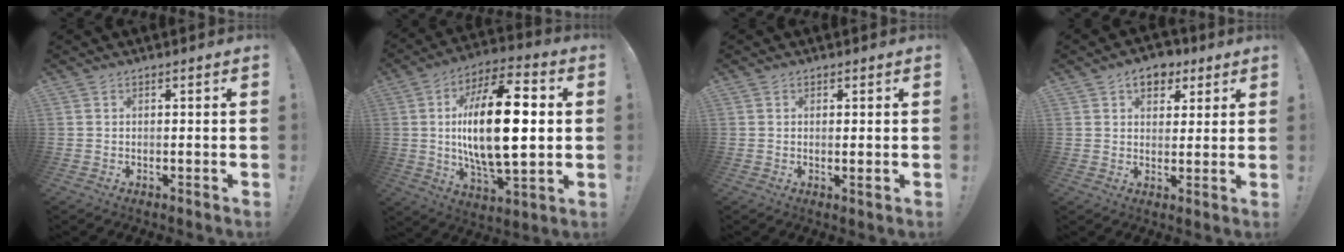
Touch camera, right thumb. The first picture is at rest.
{"total": 23.7, "force": [1.4, 9.7, 21.6], "torque": [-0.384, -0.005, 0.011]}
{"total": 1.5, "force": [0.4, 0.1, 1.5], "torque": [-0.010, -0.007, 0.003]}
{"total": 7.5, "force": [3.9, 5.3, 3.6], "torque": [-0.044, -0.011, 0.072]}